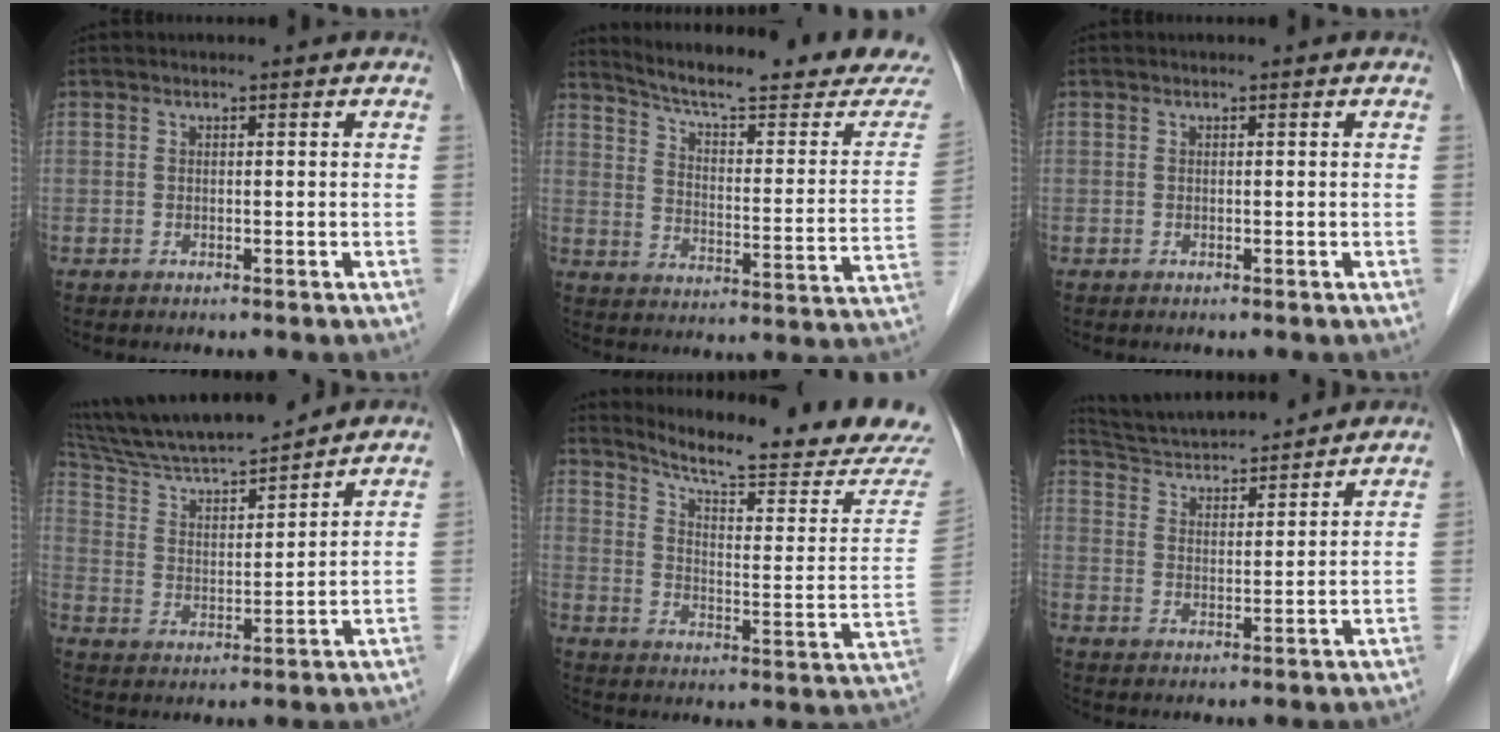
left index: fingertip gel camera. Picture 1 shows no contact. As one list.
[{"total": 22.9, "force": [21.2, 1.4, 8.5], "torque": [-0.125, -0.073, 0.273]}, {"total": 0.0}, {"total": 16.0, "force": [14.5, 1.4, 6.6], "torque": [-0.123, 0.011, 0.255]}, {"total": 20.1, "force": [19.0, 0.1, 6.8], "torque": [-0.111, -0.087, 0.247]}, {"total": 15.1, "force": [14.2, 2.0, 5.0], "torque": [-0.089, 0.024, 0.229]}]